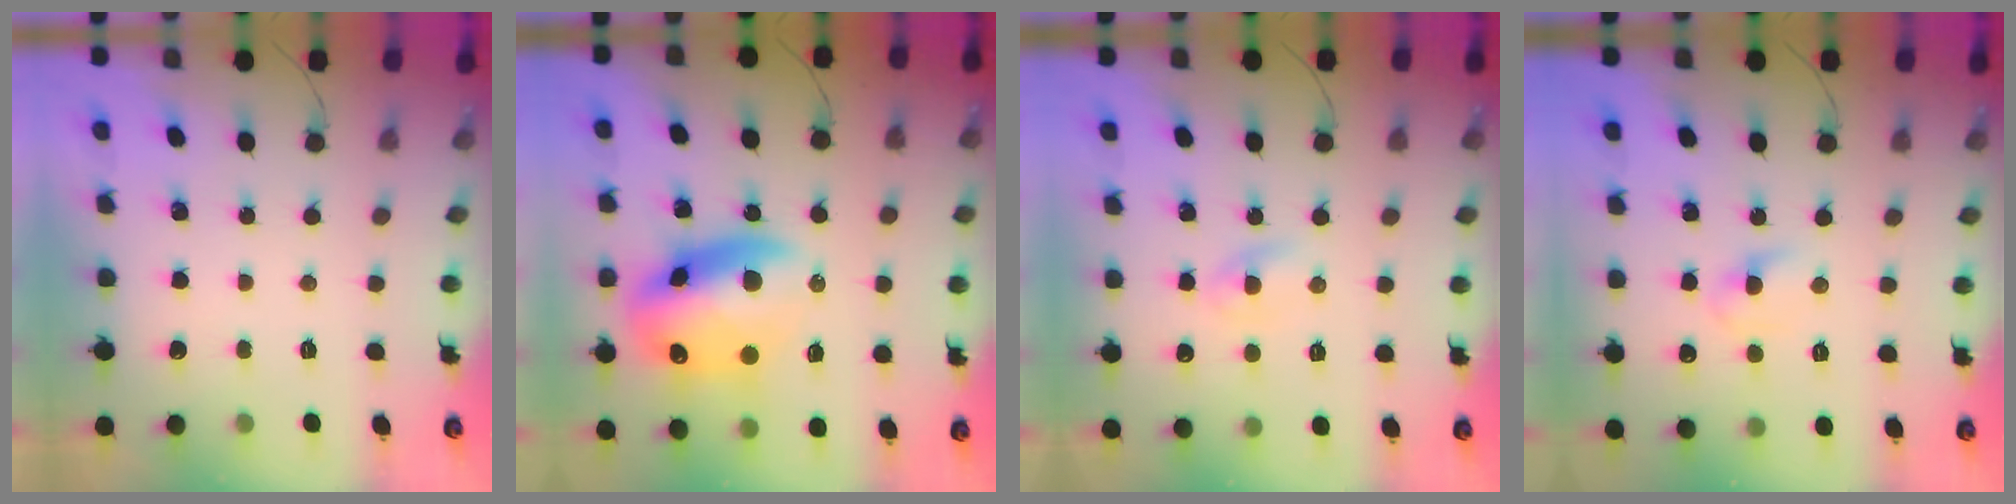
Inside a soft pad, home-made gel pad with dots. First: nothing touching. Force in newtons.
{"total": 17.3, "press": 16.9, "slide": 4.1}
{"total": 2.2, "press": 2.0, "slide": 0.9}
{"total": 4.4, "press": 4.2, "slide": 1.5}